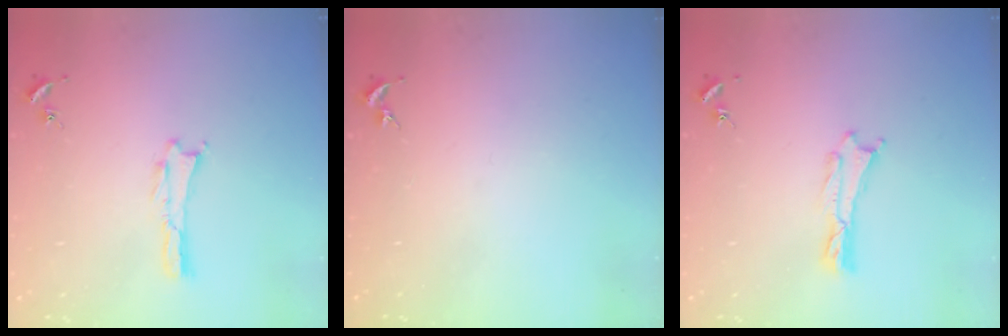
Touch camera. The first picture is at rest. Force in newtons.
{"total": 0.0}
{"total": 0.0}